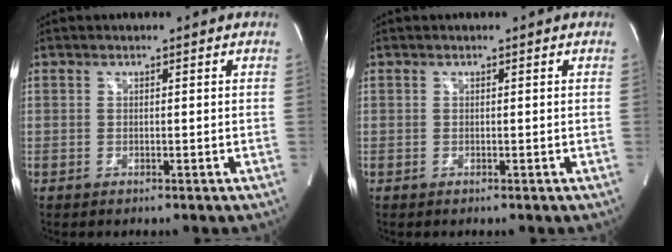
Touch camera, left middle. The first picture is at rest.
{"total": 0.0}